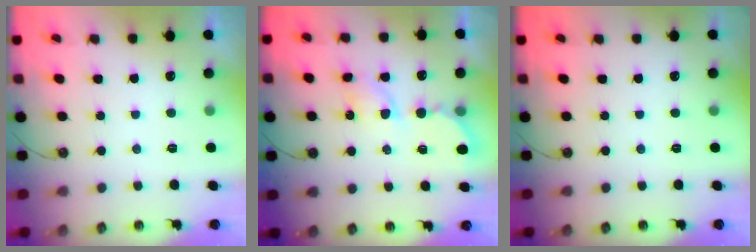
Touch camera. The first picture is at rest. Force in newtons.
{"total": 7.0, "press": 7.0, "slide": 0.4}
{"total": 0.0}